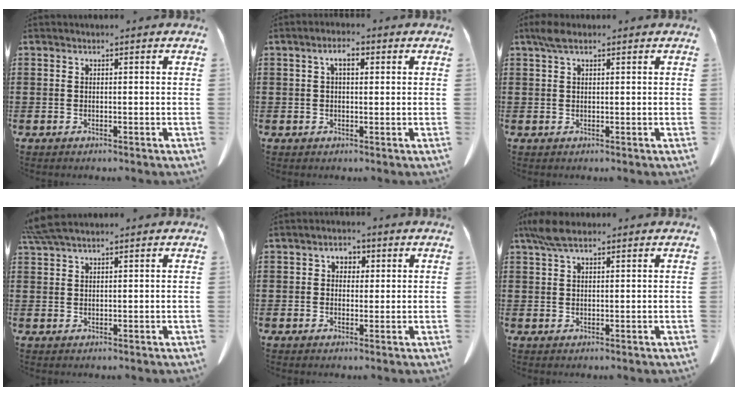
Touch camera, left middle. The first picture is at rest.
{"total": 3.0, "force": [0.8, 1.3, 2.6], "torque": [-0.055, 0.008, 0.013]}
{"total": 2.3, "force": [1.4, 0.9, 1.6], "torque": [-0.037, 0.003, 0.026]}
{"total": 3.8, "force": [3.1, 0.5, 2.1], "torque": [-0.050, 0.000, 0.060]}
{"total": 2.2, "force": [0.5, 1.8, 1.2], "torque": [-0.023, 0.005, 0.006]}
{"total": 4.3, "force": [2.9, 1.4, 2.9], "torque": [-0.065, 0.004, 0.055]}